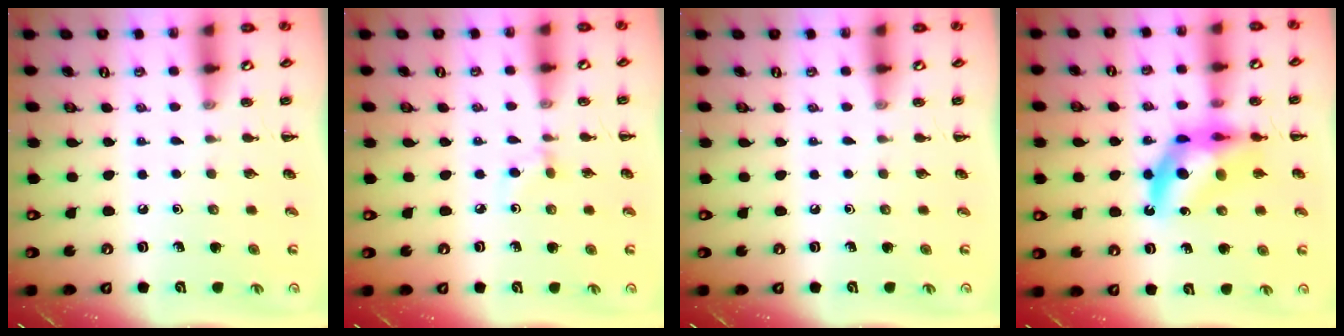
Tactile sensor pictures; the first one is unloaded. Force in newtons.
{"total": 4.2, "press": 3.8, "slide": 1.8}
{"total": 0.0}
{"total": 12.3, "press": 11.7, "slide": 3.8}